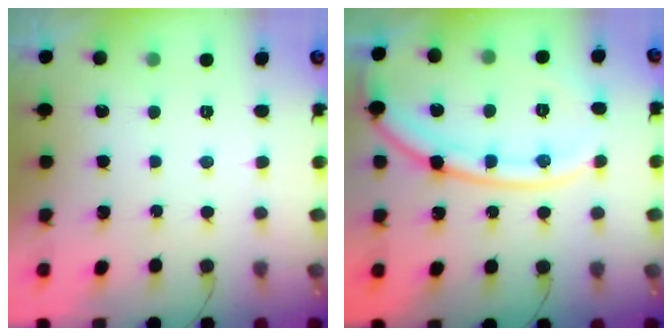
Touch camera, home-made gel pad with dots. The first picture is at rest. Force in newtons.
{"total": 16.7, "press": 16.6, "slide": 1.9}